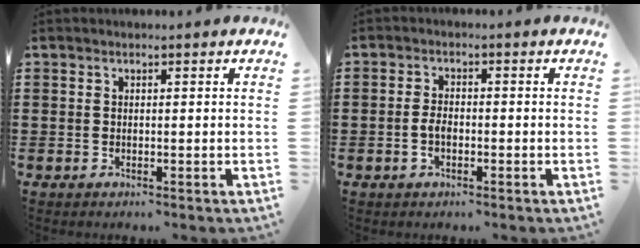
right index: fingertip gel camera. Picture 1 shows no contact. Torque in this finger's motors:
{"motor_torque": [2.14, 0.00, 0.49, 0.09]}